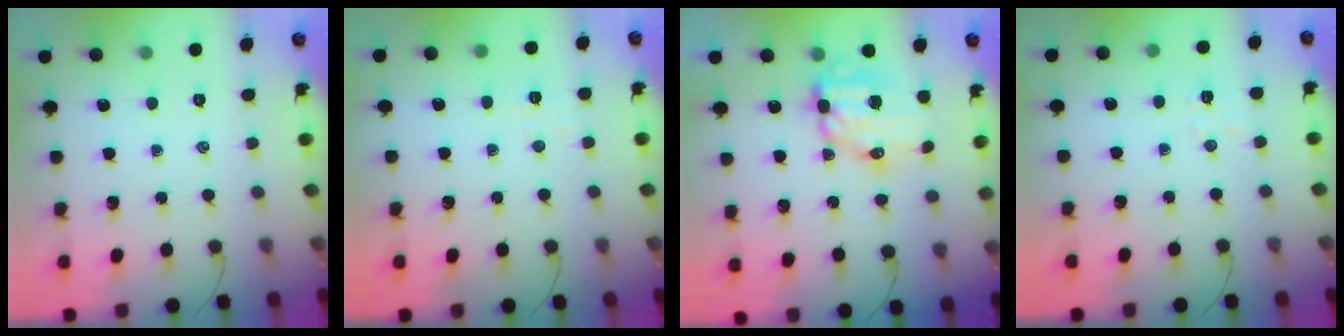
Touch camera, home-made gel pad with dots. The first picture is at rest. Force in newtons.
{"total": 3.1, "press": 2.9, "slide": 1.0}
{"total": 9.3, "press": 9.1, "slide": 2.1}
{"total": 4.2, "press": 4.1, "slide": 0.8}